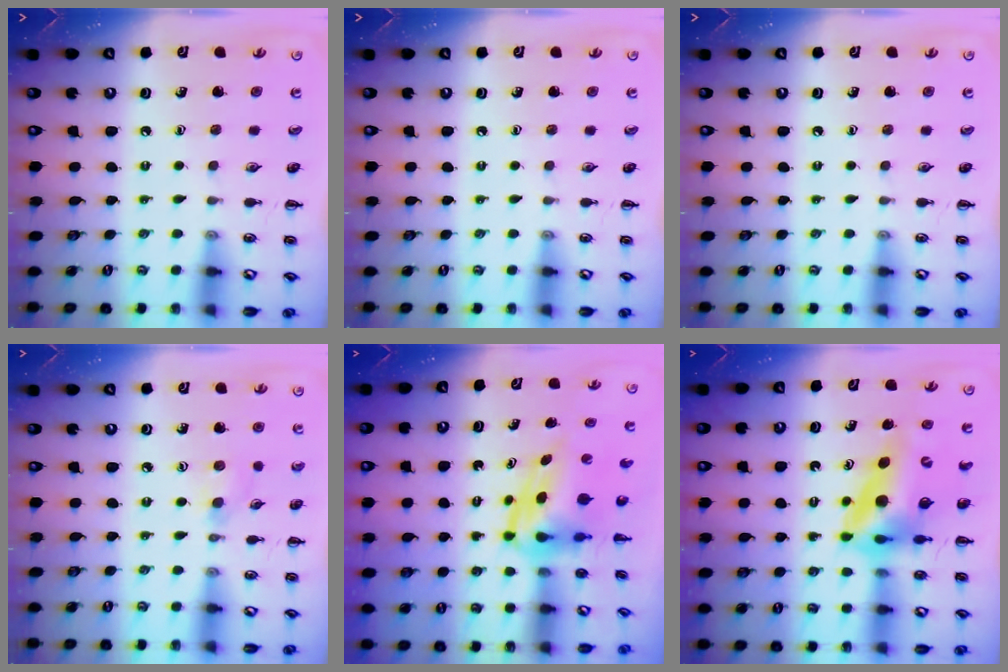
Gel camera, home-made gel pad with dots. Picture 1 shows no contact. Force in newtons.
{"total": 0.0}
{"total": 0.0}
{"total": 4.3, "press": 4.0, "slide": 1.6}
{"total": 5.0, "press": 4.9, "slide": 0.9}
{"total": 12.2, "press": 11.5, "slide": 4.0}